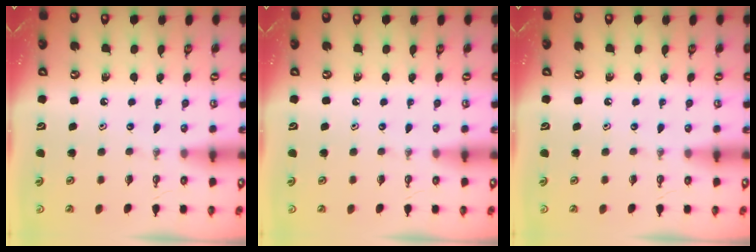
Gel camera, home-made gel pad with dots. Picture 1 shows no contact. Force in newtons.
{"total": 0.0}
{"total": 0.0}